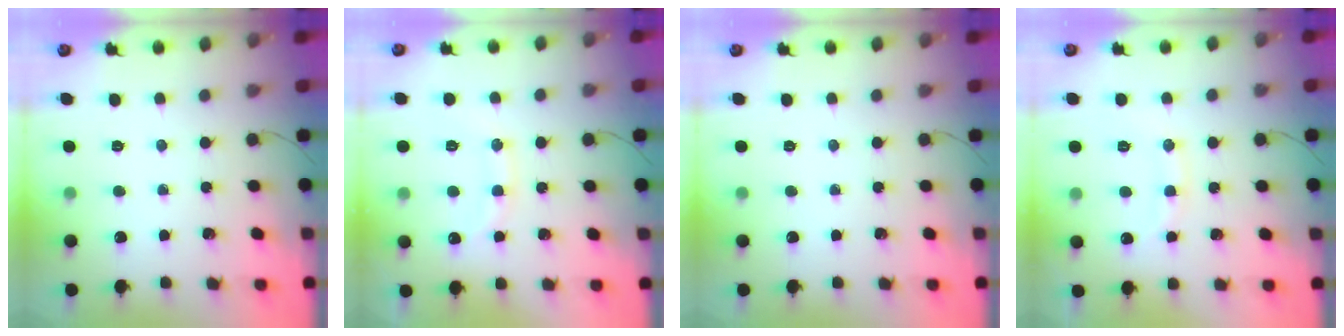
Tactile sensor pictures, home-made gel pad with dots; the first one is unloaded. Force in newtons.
{"total": 10.9, "press": 10.8, "slide": 0.9}
{"total": 0.0}
{"total": 9.2, "press": 9.2, "slide": 0.9}